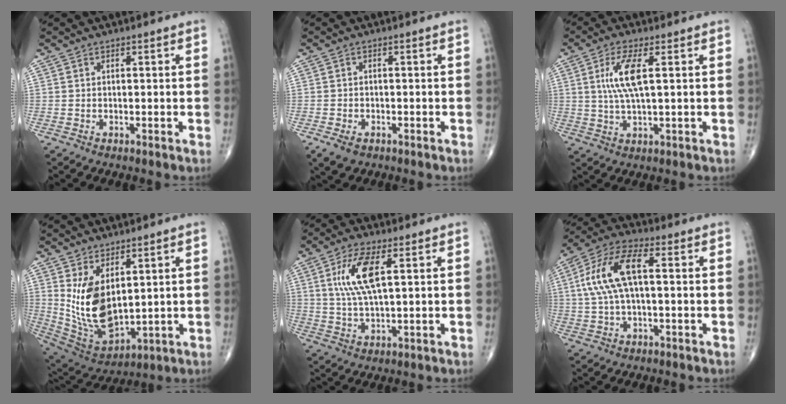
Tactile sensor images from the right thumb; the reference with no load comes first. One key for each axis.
{"total": 3.3, "fx": -1.8, "fy": 2.0, "fz": 2.0, "tx": -0.036, "ty": 0.000, "tz": -0.024}
{"total": 7.4, "fx": 1.7, "fy": 1.8, "fz": 7.0, "tx": -0.159, "ty": -0.004, "tz": 0.036}
{"total": 13.4, "fx": 3.2, "fy": 7.2, "fz": 10.9, "tx": -0.192, "ty": -0.024, "tz": 0.087}
{"total": 9.3, "fx": 2.7, "fy": 3.0, "fz": 8.4, "tx": -0.180, "ty": -0.006, "tz": 0.057}
{"total": 12.2, "fx": 1.6, "fy": 5.1, "fz": 11.0, "tx": -0.238, "ty": 0.036, "tz": 0.028}